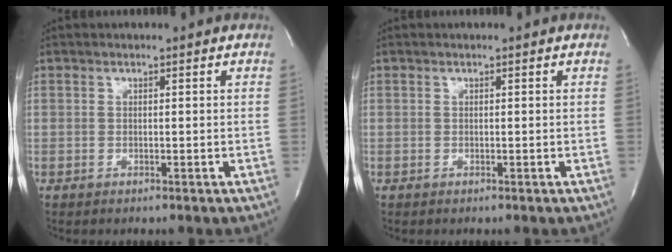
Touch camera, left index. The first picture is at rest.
{"total": 0.0}